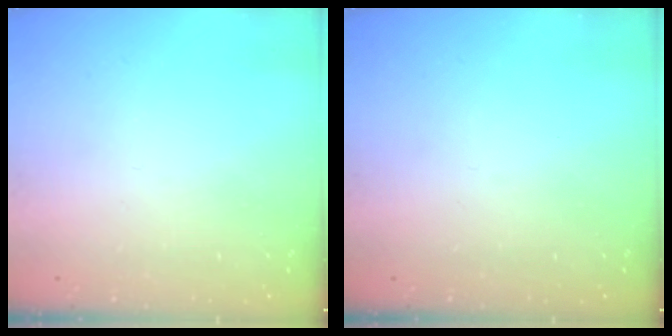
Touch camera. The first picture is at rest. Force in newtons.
{"total": 0.0}